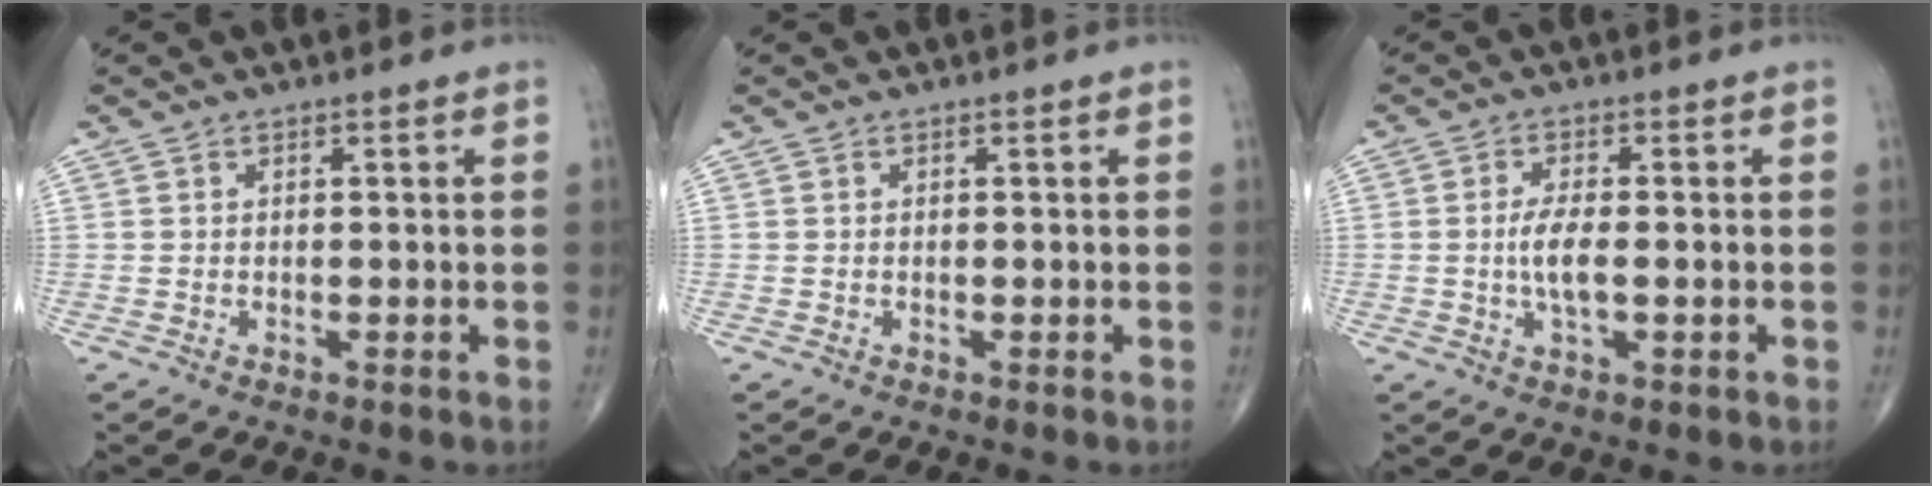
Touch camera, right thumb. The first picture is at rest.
{"total": 0.0}
{"total": 4.9, "force": [-0.5, 1.7, 4.5], "torque": [-0.096, -0.002, -0.012]}